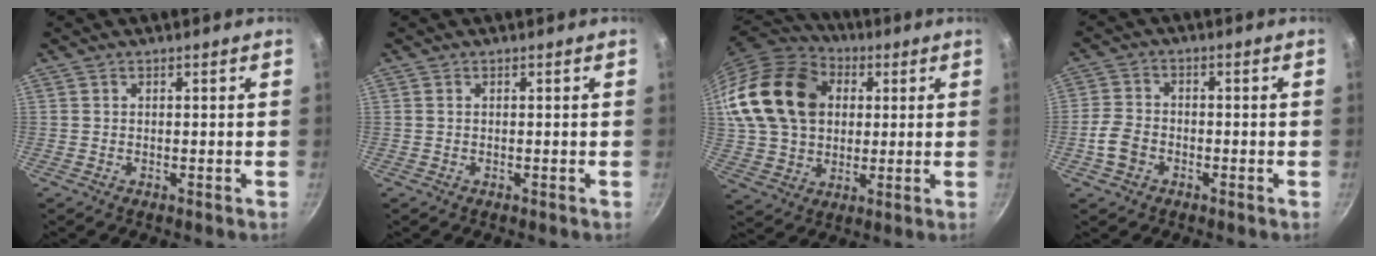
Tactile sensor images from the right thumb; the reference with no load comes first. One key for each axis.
{"total": 0.0}
{"total": 22.4, "fx": 5.4, "fy": 16.8, "fz": 13.8, "tx": -0.251, "ty": 0.019, "tz": 0.099}
{"total": 5.0, "fx": -2.1, "fy": 3.6, "fz": 2.7, "tx": -0.052, "ty": 0.021, "tz": -0.046}